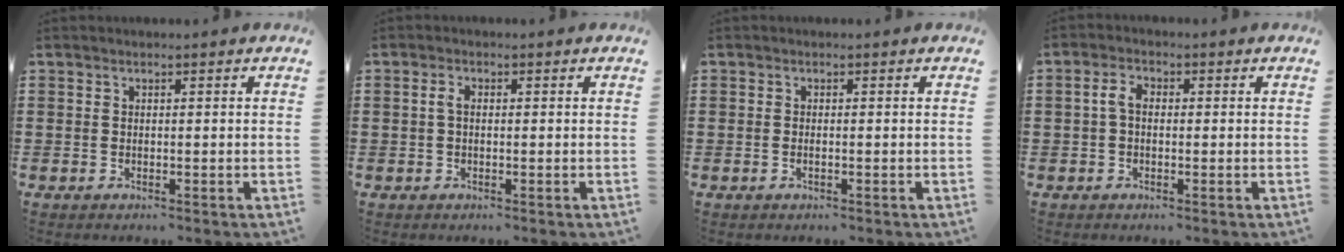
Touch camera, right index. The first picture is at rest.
{"total": 1.7, "force": [0.0, 0.9, 1.5], "torque": [-0.037, 0.001, -0.003]}
{"total": 0.5, "force": [-0.2, 0.1, 0.5], "torque": [-0.011, -0.003, -0.002]}
{"total": 2.9, "force": [-0.1, 1.7, 2.4], "torque": [-0.062, 0.000, -0.007]}